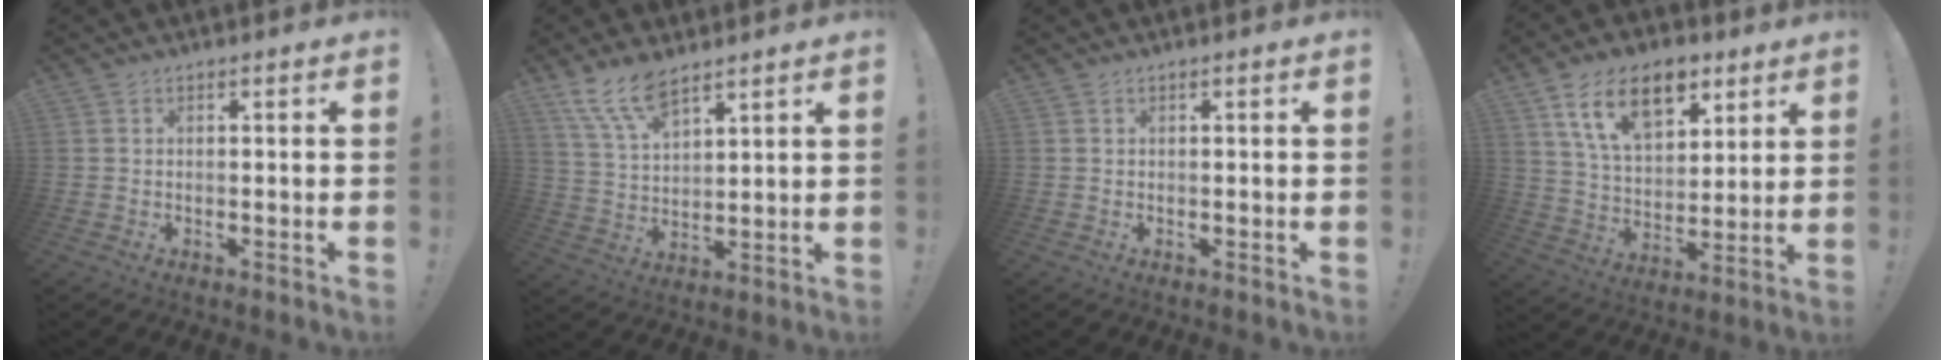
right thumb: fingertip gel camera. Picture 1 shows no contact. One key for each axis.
{"total": 10.2, "fx": 7.9, "fy": 3.7, "fz": 5.3, "tx": -0.114, "ty": -0.037, "tz": 0.152}
{"total": 0.0}
{"total": 17.2, "fx": 9.1, "fy": 10.2, "fz": 10.3, "tx": -0.171, "ty": -0.029, "tz": 0.167}